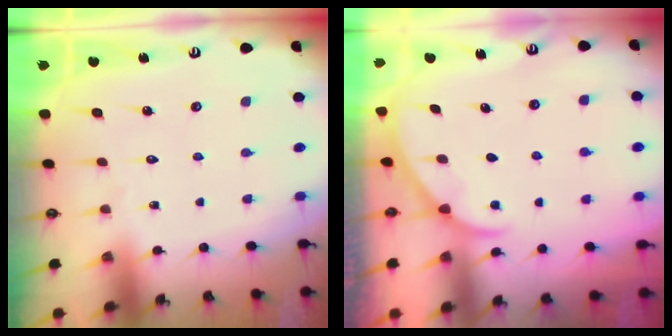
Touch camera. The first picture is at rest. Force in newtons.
{"total": 1.6, "press": 1.6, "slide": 0.2}